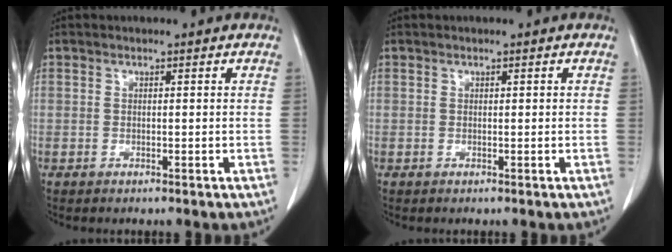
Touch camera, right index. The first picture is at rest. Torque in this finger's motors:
{"motor_torque": [-0.21, 0.05, -0.02, 0.01]}